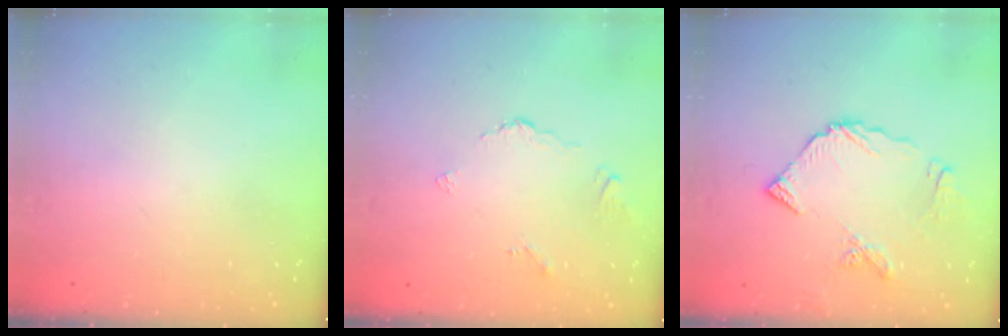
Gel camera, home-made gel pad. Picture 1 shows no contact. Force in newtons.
{"total": 2.7, "press": 2.6, "slide": 0.6}
{"total": 9.1, "press": 9.1, "slide": 0.7}